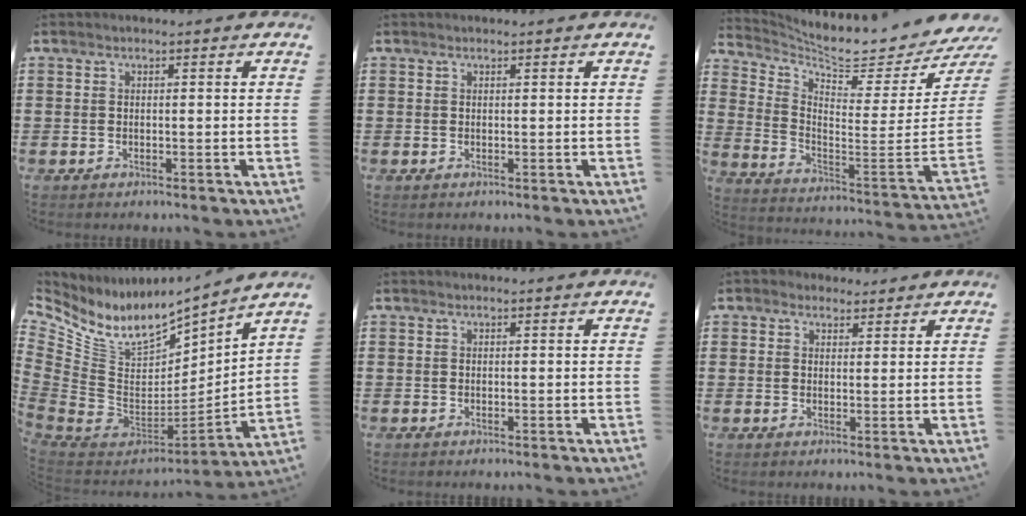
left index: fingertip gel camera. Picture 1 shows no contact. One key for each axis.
{"total": 0.0}
{"total": 6.5, "fx": 6.1, "fy": -0.1, "fz": 2.4, "tx": -0.069, "ty": -0.075, "tz": 0.091}
{"total": 9.3, "fx": 5.8, "fy": 5.2, "fz": 5.0, "tx": -0.135, "ty": -0.050, "tz": 0.105}
{"total": 0.0}
{"total": 2.3, "fx": 1.9, "fy": 1.2, "fz": 0.2, "tx": -0.010, "ty": 0.007, "tz": 0.037}